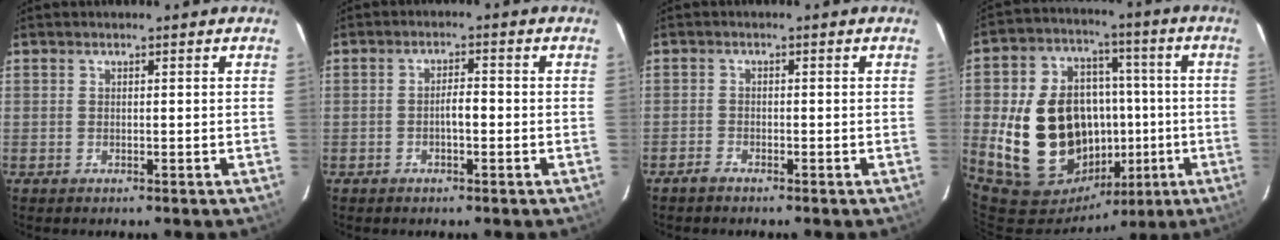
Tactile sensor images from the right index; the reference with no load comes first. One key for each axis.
{"total": 2.5, "fx": -0.9, "fy": 0.7, "fz": 2.2, "tx": -0.042, "ty": 0.007, "tz": -0.014}
{"total": 1.6, "fx": -1.5, "fy": 0.4, "fz": 0.3, "tx": -0.012, "ty": 0.001, "tz": -0.032}
{"total": 23.5, "fx": -3.4, "fy": 18.0, "fz": 14.7, "tx": -0.317, "ty": 0.040, "tz": -0.030}